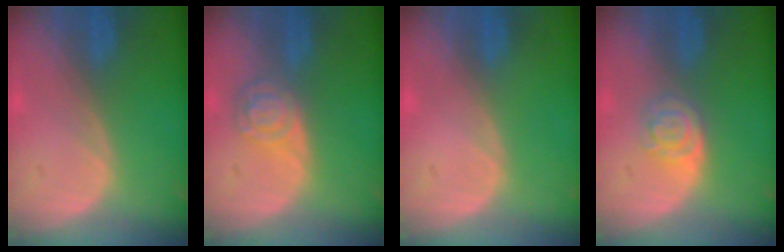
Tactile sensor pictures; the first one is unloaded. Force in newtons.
{"total": 5.0, "press": 4.5, "slide": 2.3}
{"total": 0.0}
{"total": 4.1, "press": 3.6, "slide": 1.9}